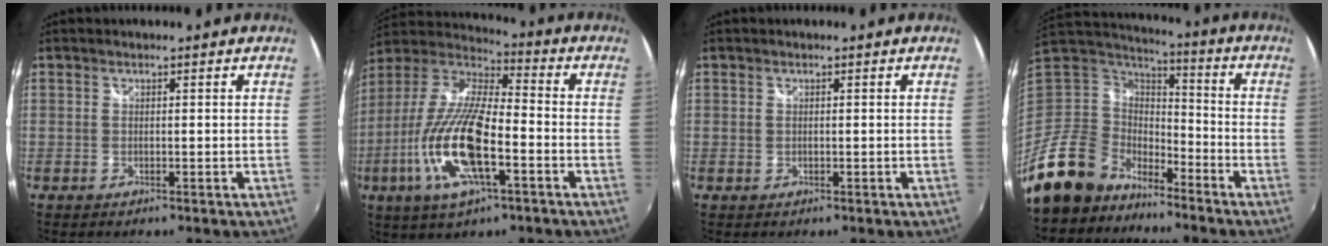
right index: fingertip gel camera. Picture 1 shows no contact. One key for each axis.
{"total": 19.3, "fx": -6.5, "fy": 6.0, "fz": 17.1, "tx": -0.354, "ty": -0.020, "tz": -0.132}
{"total": 0.5, "fx": 0.0, "fy": 0.4, "fz": 0.3, "tx": -0.007, "ty": -0.001, "tz": 0.001}
{"total": 16.3, "fx": -12.1, "fy": 9.6, "fz": 5.3, "tx": -0.147, "ty": 0.009, "tz": -0.218}